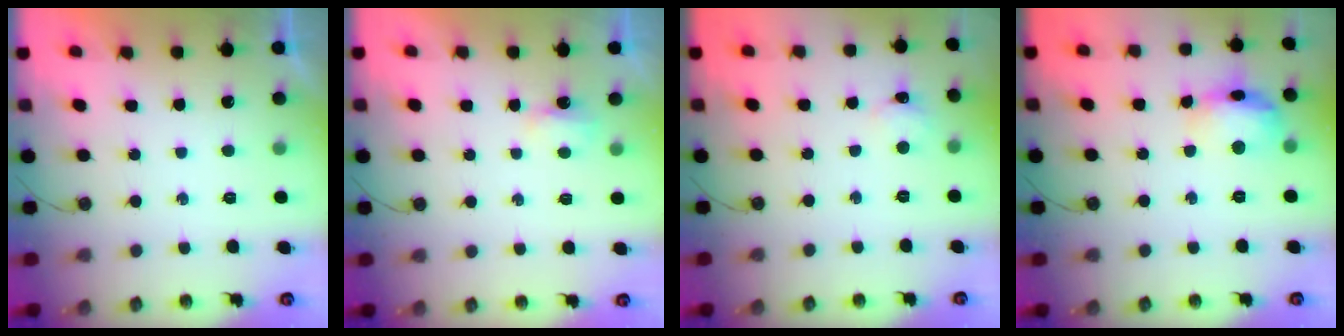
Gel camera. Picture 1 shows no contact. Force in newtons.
{"total": 3.1, "press": 3.0, "slide": 0.6}
{"total": 2.2, "press": 2.2, "slide": 0.3}
{"total": 13.7, "press": 13.6, "slide": 1.2}